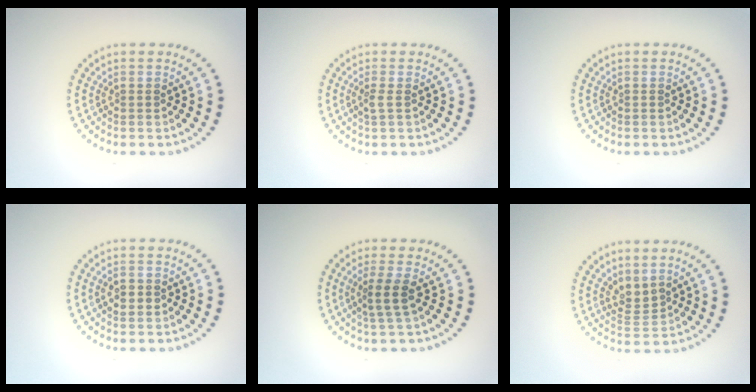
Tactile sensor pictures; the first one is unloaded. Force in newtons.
{"total": 0.9, "press": 0.7, "slide": 0.6}
{"total": 0.0}
{"total": 1.7, "press": 1.7, "slide": 0.1}
{"total": 2.3, "press": 1.8, "slide": 1.3}
{"total": 2.0, "press": 1.4, "slide": 1.4}